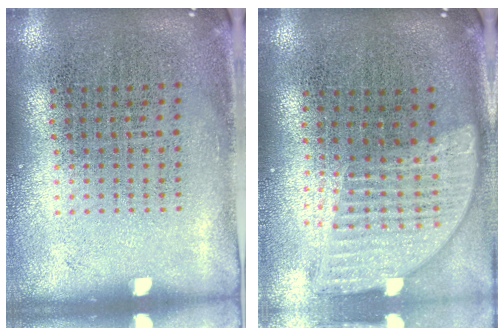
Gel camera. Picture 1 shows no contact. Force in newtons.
{"total": 1.7, "press": 1.4, "slide": 1.0}